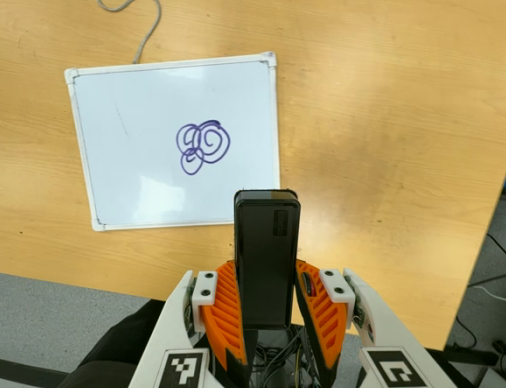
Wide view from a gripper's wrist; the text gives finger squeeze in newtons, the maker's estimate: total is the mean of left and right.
{"total": 4.3, "left": 3.0, "right": 5.6}